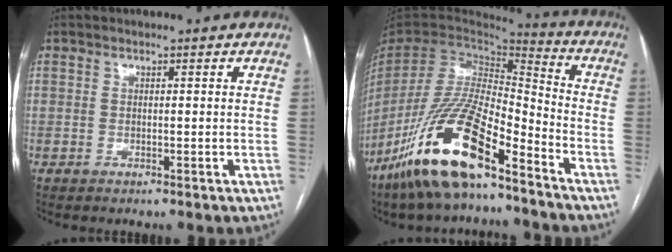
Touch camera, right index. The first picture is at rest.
{"total": 18.9, "force": [-12.6, 3.8, 13.5], "torque": [-0.294, -0.032, -0.238]}